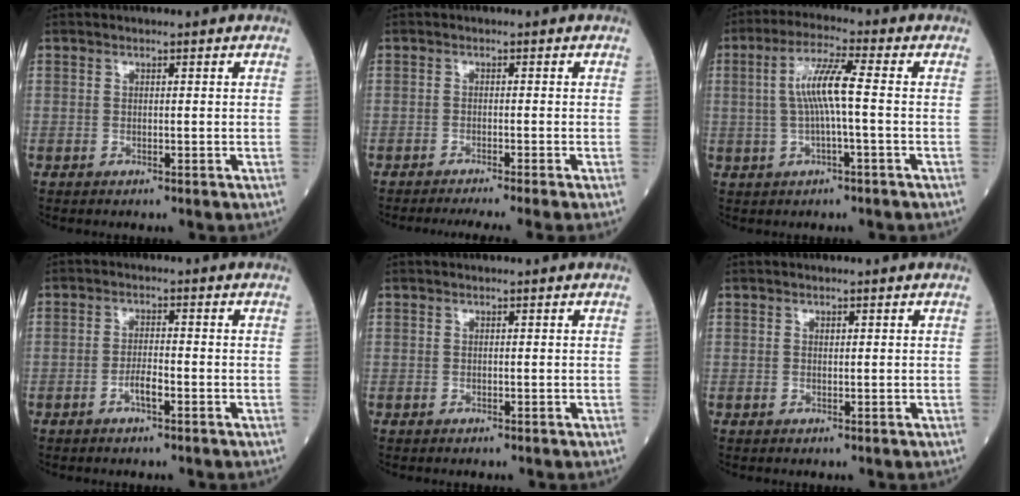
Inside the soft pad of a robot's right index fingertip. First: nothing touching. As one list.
[{"total": 7.1, "force": [-6.2, -1.6, 3.2], "torque": [-0.021, -0.015, -0.090]}, {"total": 7.0, "force": [0.1, 0.2, 7.0], "torque": [-0.139, 0.014, 0.000]}, {"total": 2.6, "force": [-1.3, 0.5, 2.2], "torque": [-0.040, 0.002, -0.023]}, {"total": 0.0}, {"total": 0.0}]